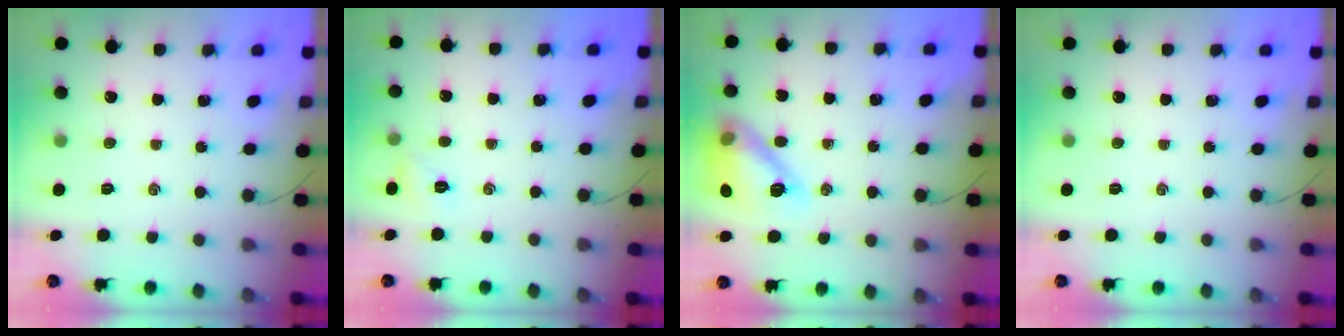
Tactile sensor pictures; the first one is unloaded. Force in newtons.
{"total": 2.9, "press": 2.8, "slide": 0.5}
{"total": 15.3, "press": 15.2, "slide": 1.7}
{"total": 0.0}